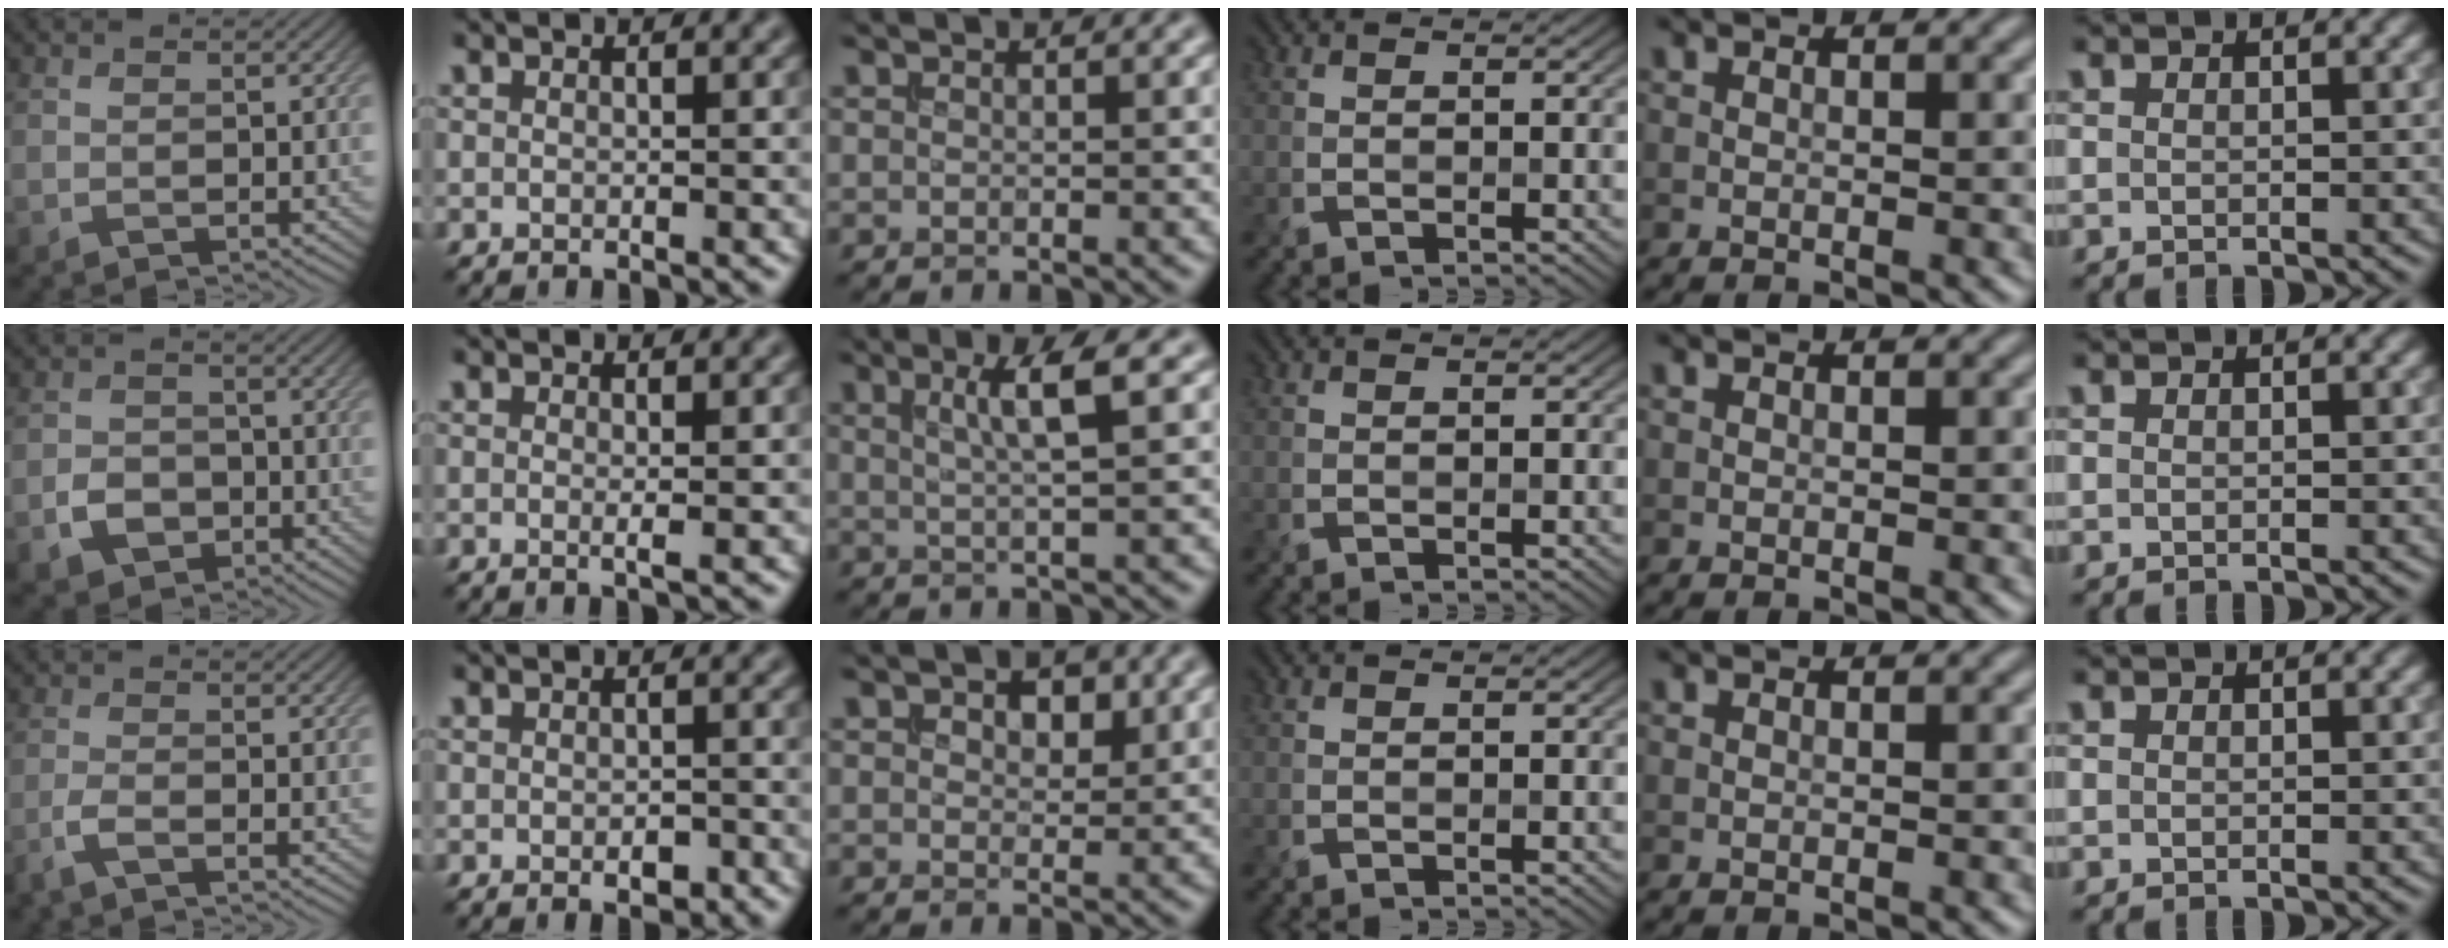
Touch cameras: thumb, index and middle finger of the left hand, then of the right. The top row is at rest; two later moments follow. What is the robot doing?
{"motion": "extract", "object": "file holder"}